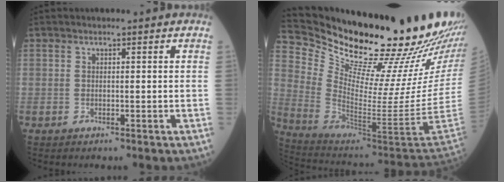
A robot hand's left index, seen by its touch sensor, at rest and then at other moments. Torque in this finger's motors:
{"motor_torque": [0.06, -0.42, 0.16, 0.01]}